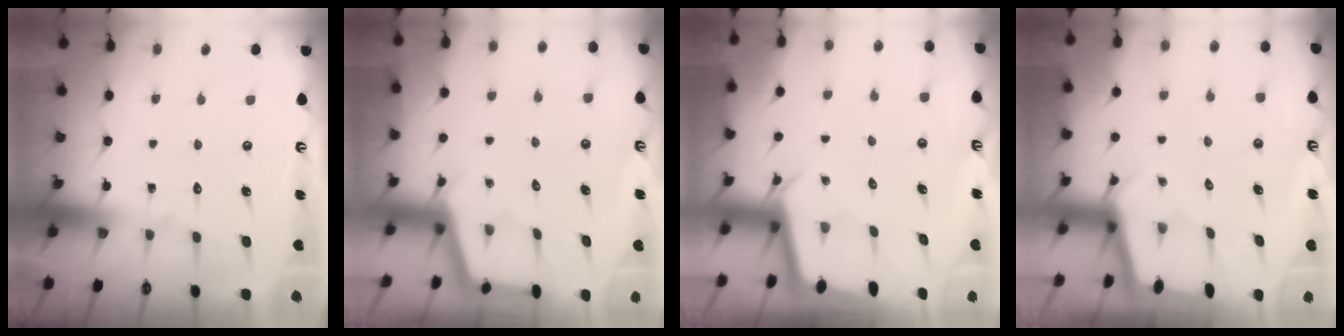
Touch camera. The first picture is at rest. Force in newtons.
{"total": 2.5, "press": 2.5, "slide": 0.1}
{"total": 2.7, "press": 2.7, "slide": 0.0}
{"total": 1.5, "press": 1.5, "slide": 0.1}